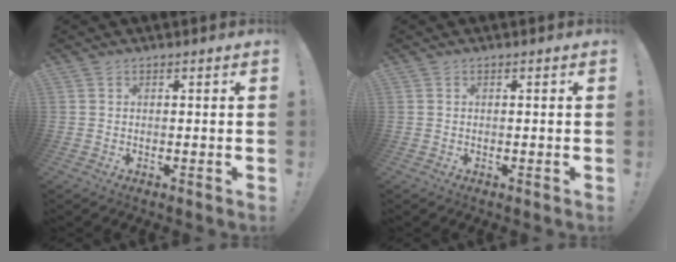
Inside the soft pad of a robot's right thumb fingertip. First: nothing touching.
{"total": 0.0}